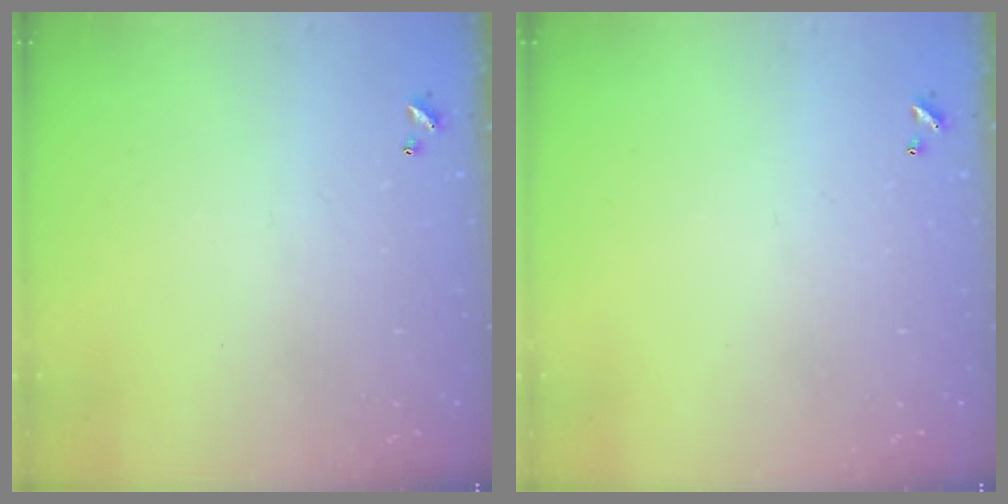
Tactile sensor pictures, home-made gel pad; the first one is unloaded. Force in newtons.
{"total": 0.0}